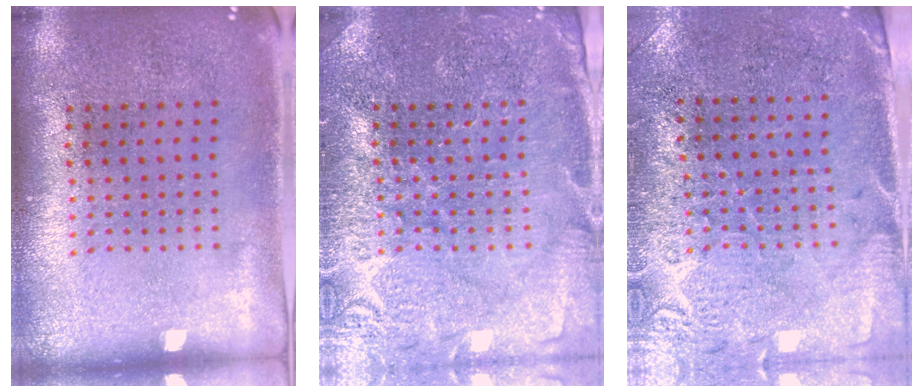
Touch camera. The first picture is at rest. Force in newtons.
{"total": 3.5, "press": 3.5, "slide": 0.7}
{"total": 2.9, "press": 2.6, "slide": 1.2}